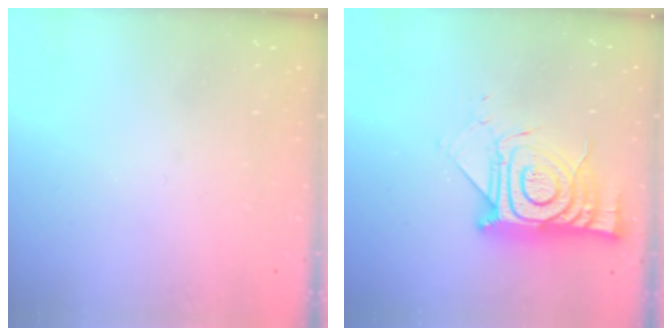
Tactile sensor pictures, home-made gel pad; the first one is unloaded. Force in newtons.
{"total": 16.3, "press": 16.2, "slide": 1.5}